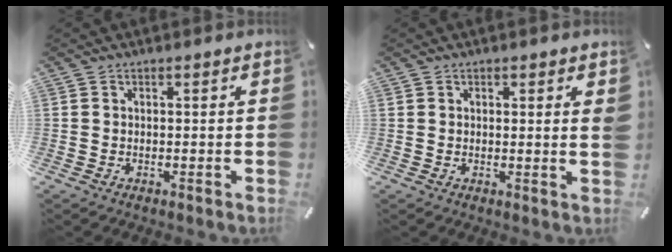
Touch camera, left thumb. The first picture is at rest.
{"total": 1.4, "force": [0.6, 0.4, 1.2], "torque": [-0.008, -0.005, 0.007]}